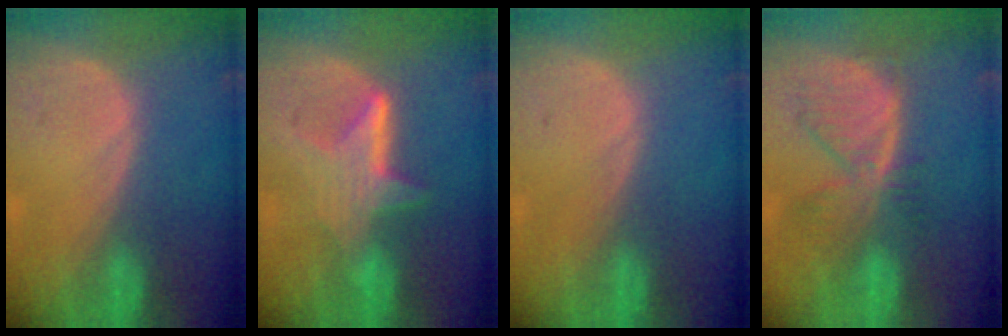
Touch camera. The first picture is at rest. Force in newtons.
{"total": 6.3, "press": 5.8, "slide": 2.6}
{"total": 0.0}
{"total": 7.7, "press": 6.8, "slide": 3.4}